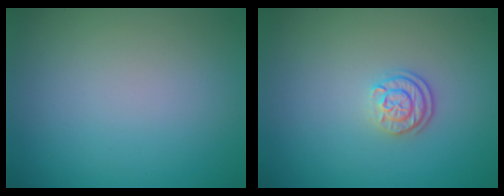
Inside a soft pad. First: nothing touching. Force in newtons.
{"total": 2.4, "press": 1.9, "slide": 1.5}